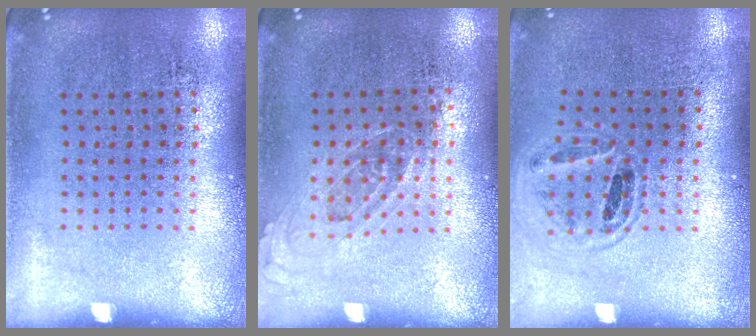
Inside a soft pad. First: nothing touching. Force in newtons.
{"total": 0.8, "press": 0.7, "slide": 0.4}
{"total": 0.8, "press": 0.8, "slide": 0.1}